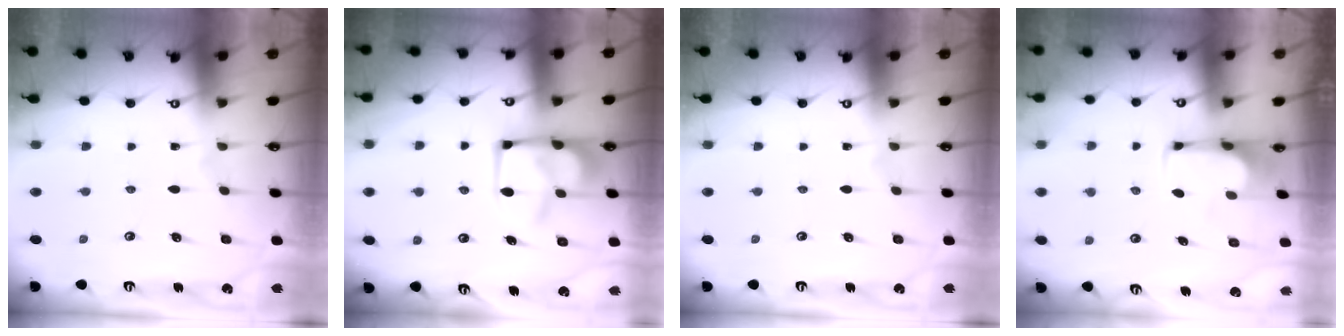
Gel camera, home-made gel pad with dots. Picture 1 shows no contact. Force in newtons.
{"total": 11.1, "press": 11.0, "slide": 1.3}
{"total": 0.0}
{"total": 3.7, "press": 3.7, "slide": 0.7}